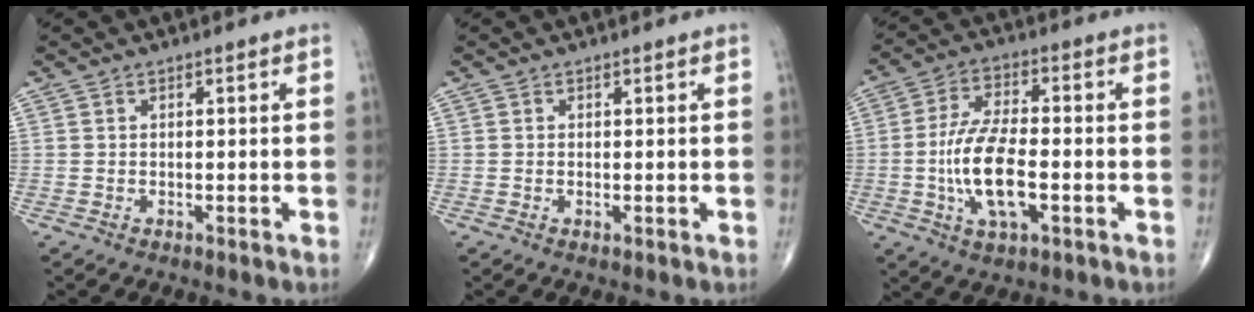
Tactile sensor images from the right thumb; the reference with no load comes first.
{"total": 0.0}
{"total": 12.6, "force": [-2.6, 5.2, 11.1], "torque": [-0.216, 0.012, -0.048]}